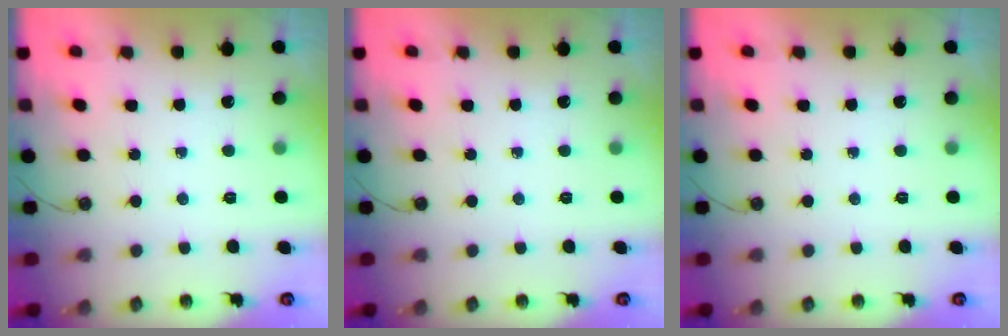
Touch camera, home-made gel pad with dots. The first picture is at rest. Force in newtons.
{"total": 0.0}
{"total": 0.0}